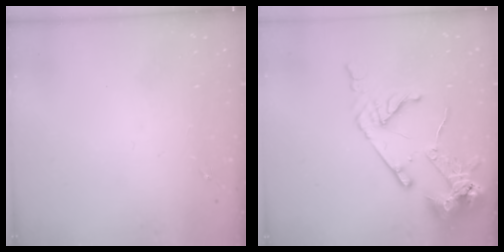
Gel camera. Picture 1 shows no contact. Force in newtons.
{"total": 14.9, "press": 14.8, "slide": 2.0}